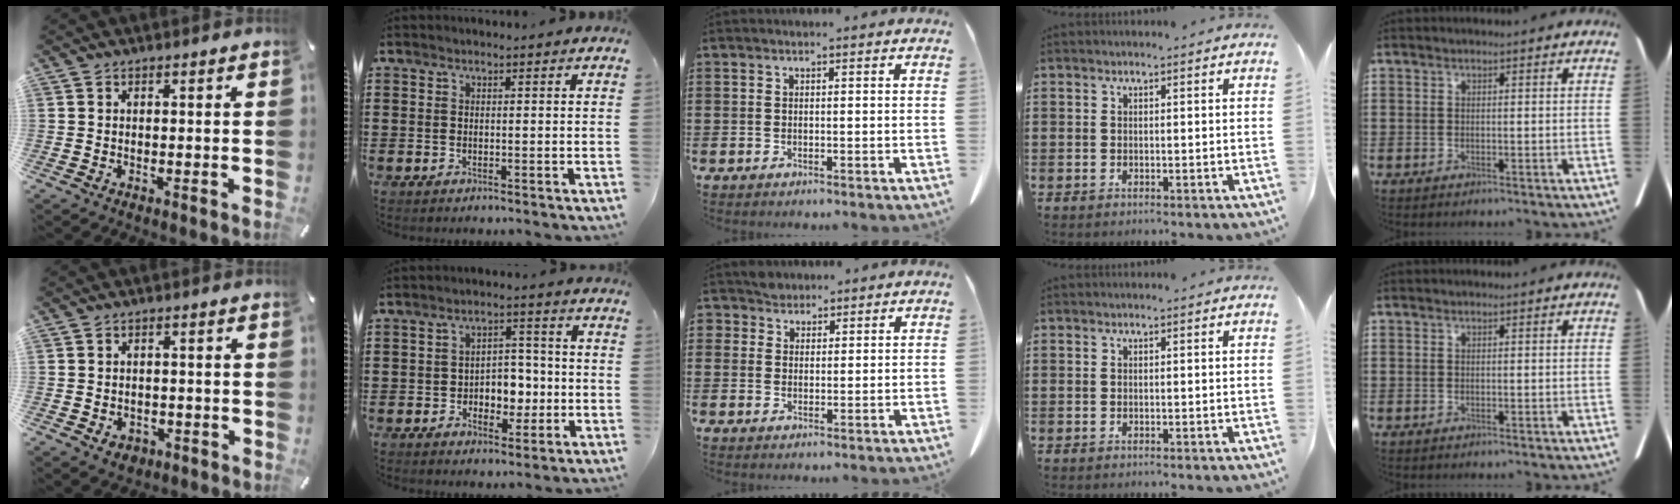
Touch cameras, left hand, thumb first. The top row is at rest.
{"thumb": {"total": 3.1, "force": [-1.1, 2.6, 1.3], "torque": [-0.014, 0.001, -0.022]}, "index": {"total": 4.8, "force": [-1.2, 3.8, 2.7], "torque": [-0.053, 0.008, -0.027]}, "middle": {"total": 2.8, "force": [2.4, 1.5, 0.0], "torque": [-0.010, 0.008, 0.048]}}